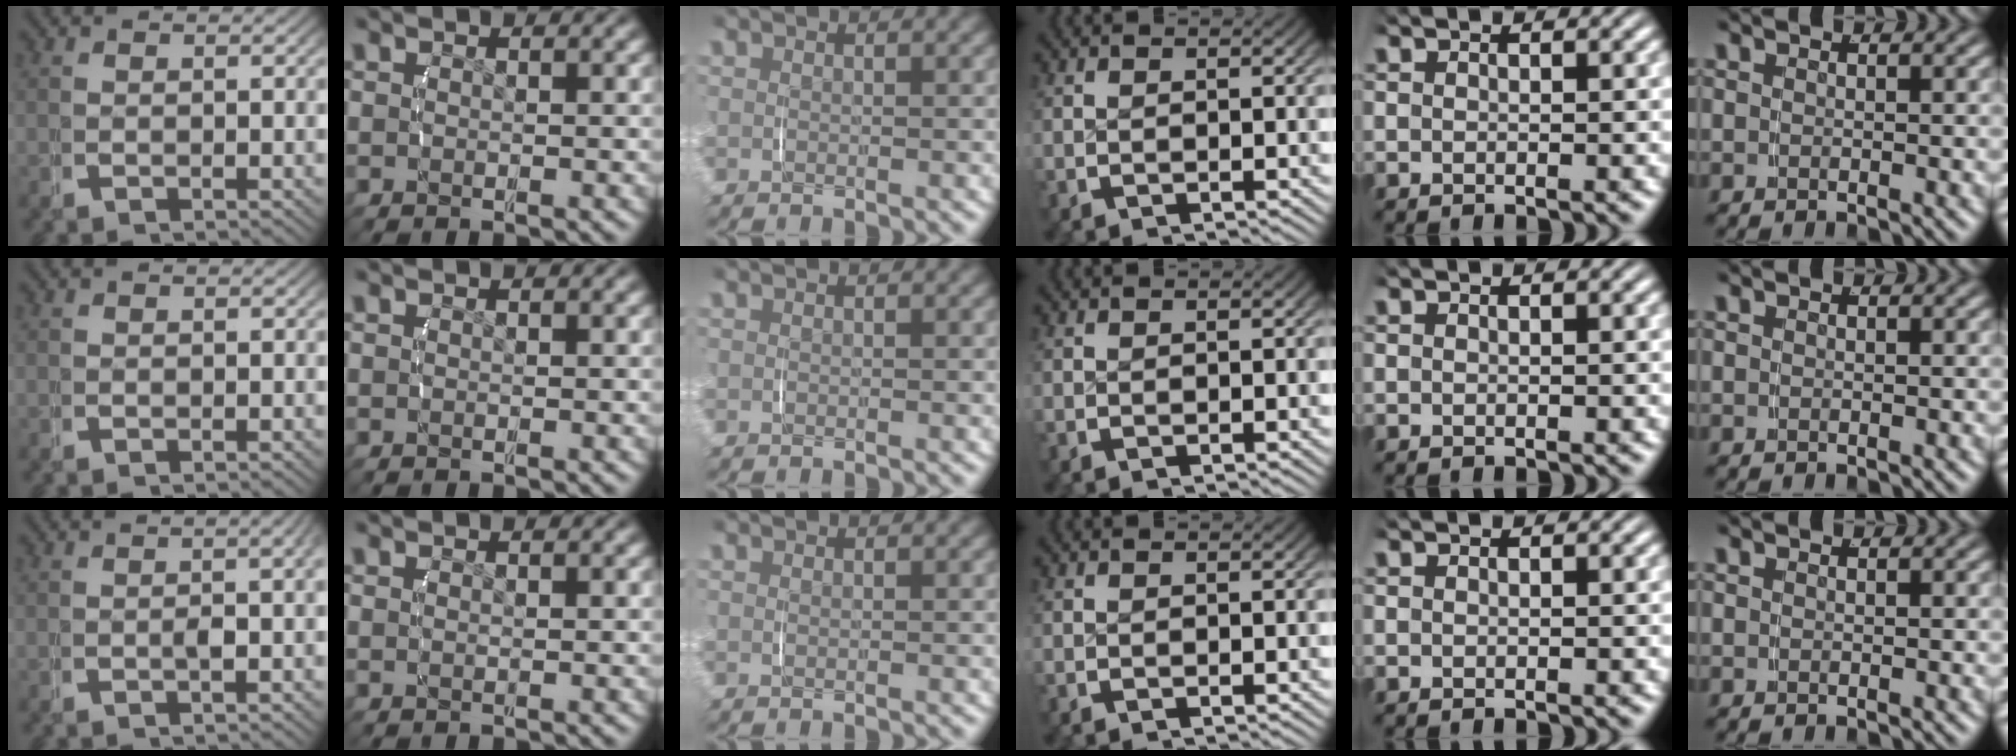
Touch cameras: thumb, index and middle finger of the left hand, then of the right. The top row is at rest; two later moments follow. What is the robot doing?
{"motion": "lift_and_place", "object": "jewelry box"}